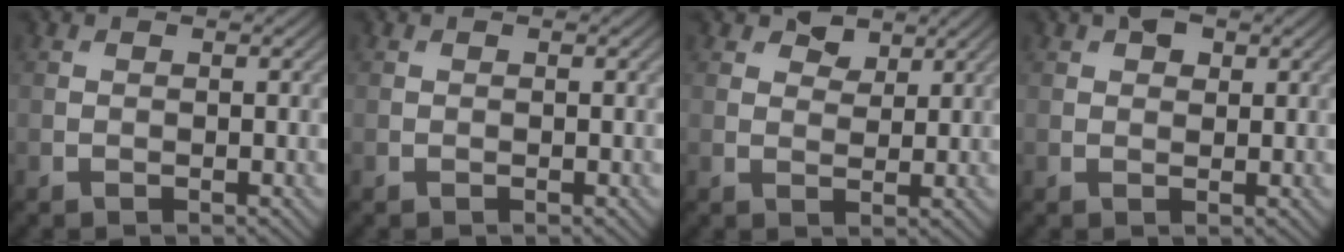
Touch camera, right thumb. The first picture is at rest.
{"total": 0.0}
{"total": 3.3, "force": [2.2, 1.9, 1.4], "torque": [-0.024, -0.001, 0.040]}
{"total": 2.4, "force": [1.3, 1.5, 1.4], "torque": [-0.023, 0.005, 0.020]}